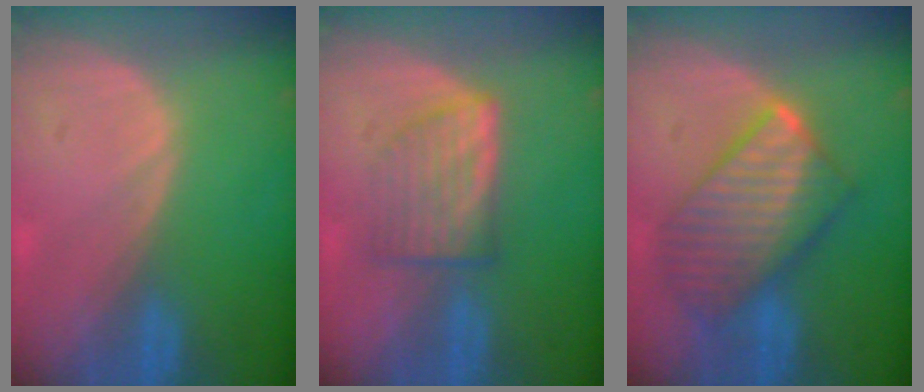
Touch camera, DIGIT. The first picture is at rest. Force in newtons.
{"total": 5.9, "press": 5.7, "slide": 1.4}
{"total": 10.1, "press": 10.1, "slide": 0.9}